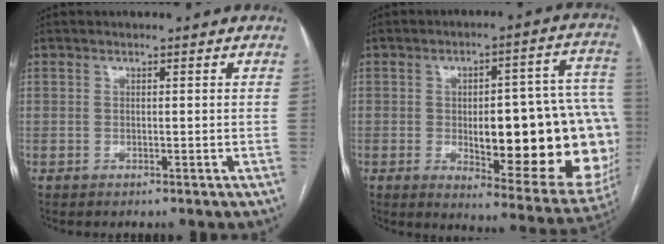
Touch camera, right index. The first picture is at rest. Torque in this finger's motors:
{"motor_torque": [1.94, -0.19, 1.05, 0.19]}